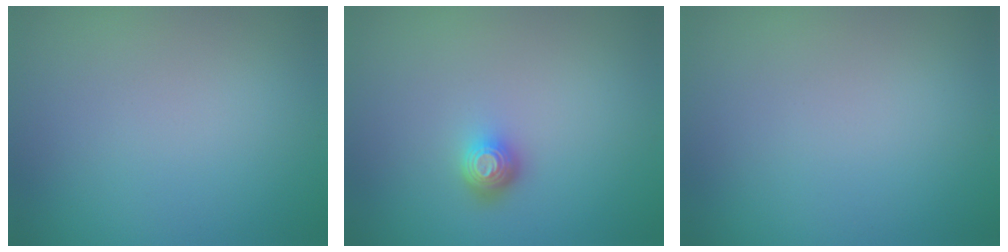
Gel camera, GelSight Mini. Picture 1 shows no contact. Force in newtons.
{"total": 1.8, "press": 1.3, "slide": 1.2}
{"total": 0.0}